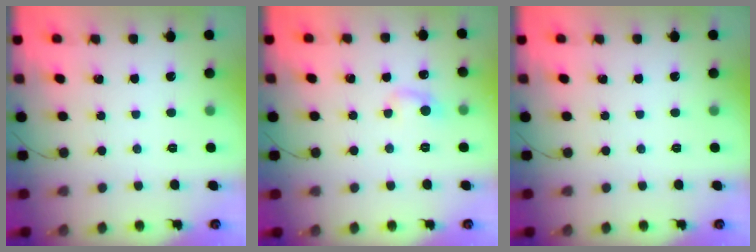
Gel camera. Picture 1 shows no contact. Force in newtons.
{"total": 4.8, "press": 4.5, "slide": 1.5}
{"total": 0.0}